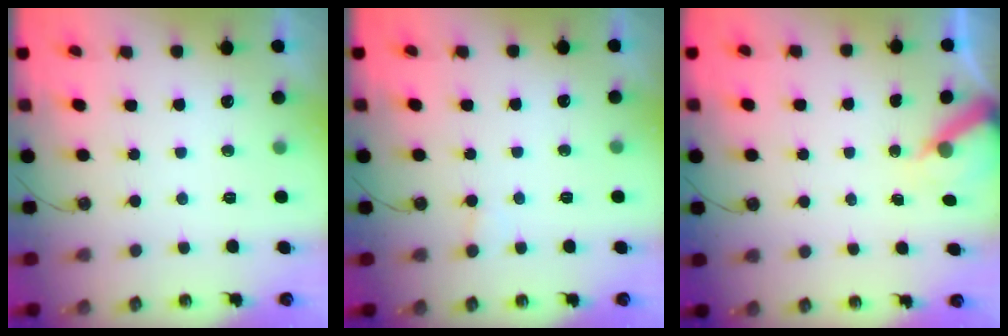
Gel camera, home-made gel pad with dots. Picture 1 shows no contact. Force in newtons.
{"total": 4.5, "press": 4.5, "slide": 0.2}
{"total": 6.6, "press": 6.6, "slide": 0.4}